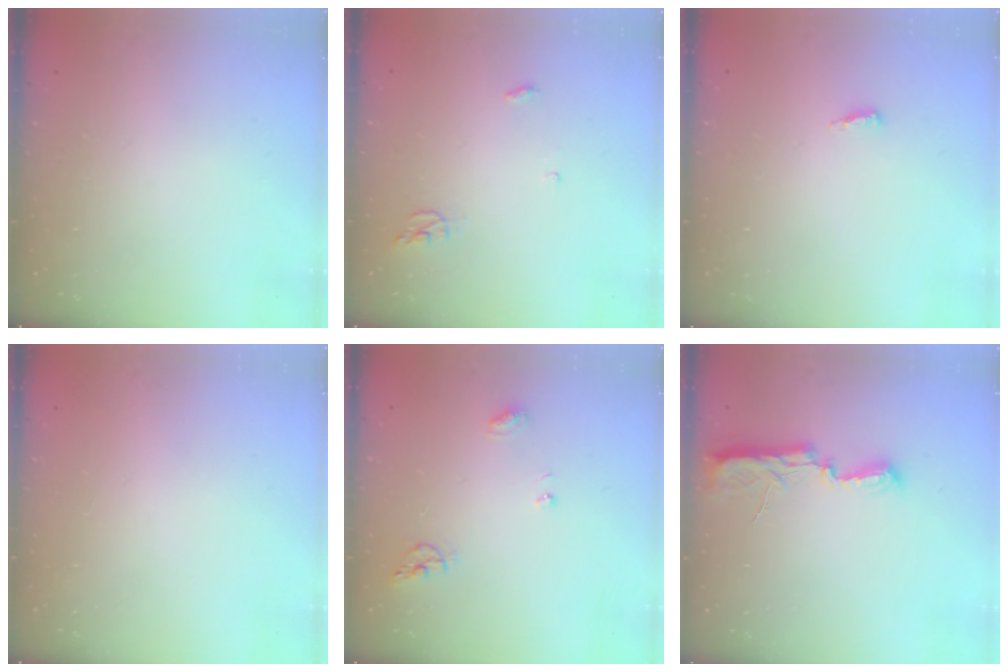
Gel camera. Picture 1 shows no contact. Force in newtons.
{"total": 4.3, "press": 4.3, "slide": 0.3}
{"total": 7.7, "press": 4.9, "slide": 5.9}
{"total": 1.1, "press": 0.8, "slide": 0.7}
{"total": 6.7, "press": 6.7, "slide": 0.3}
{"total": 8.1, "press": 8.0, "slide": 0.8}